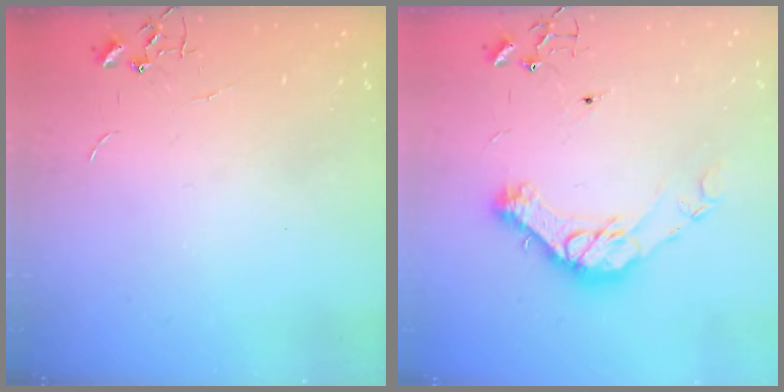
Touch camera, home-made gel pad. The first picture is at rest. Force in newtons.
{"total": 14.5, "press": 14.5, "slide": 1.1}